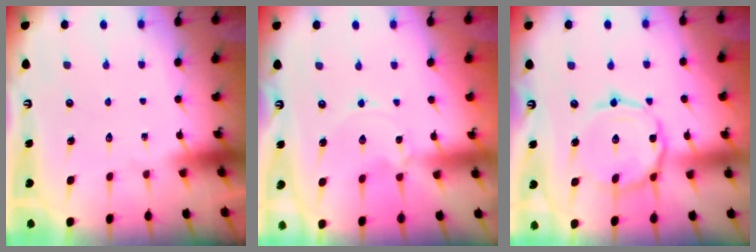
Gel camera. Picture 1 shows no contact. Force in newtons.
{"total": 0.0}
{"total": 8.1, "press": 8.1, "slide": 0.5}